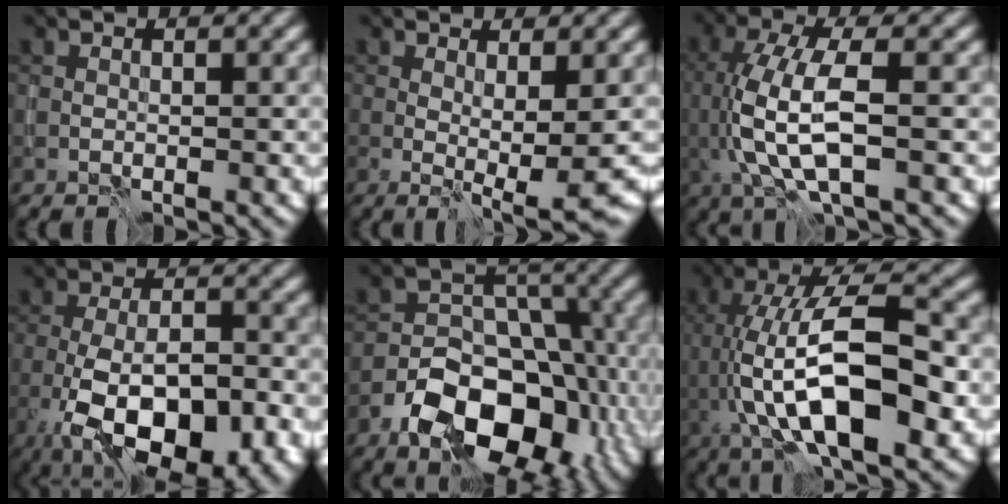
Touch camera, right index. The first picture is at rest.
{"total": 3.4, "force": [-0.1, 0.5, 3.4], "torque": [-0.049, -0.010, -0.001]}
{"total": 6.8, "force": [-0.4, 2.3, 6.4], "torque": [-0.143, -0.002, -0.007]}
{"total": 13.2, "force": [-6.2, 5.8, 10.1], "torque": [-0.158, -0.021, -0.101]}
{"total": 11.4, "force": [-5.8, 6.8, 7.2], "torque": [-0.114, -0.007, -0.098]}
{"total": 12.9, "force": [-1.8, 4.8, 11.8], "torque": [-0.197, 0.011, -0.043]}